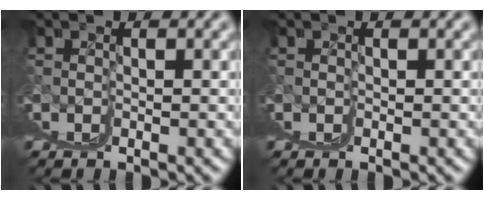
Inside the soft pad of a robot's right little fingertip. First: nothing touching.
{"total": 0.0}